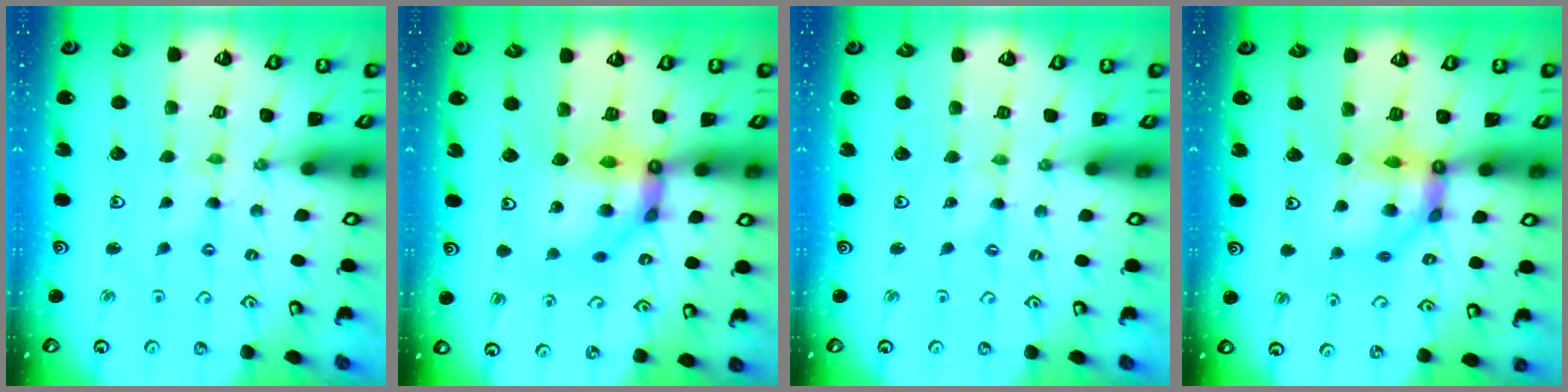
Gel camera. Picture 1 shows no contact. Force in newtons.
{"total": 10.6, "press": 10.6, "slide": 0.9}
{"total": 0.0}
{"total": 10.6, "press": 10.5, "slide": 0.9}